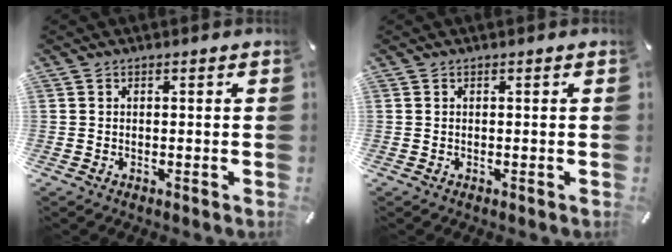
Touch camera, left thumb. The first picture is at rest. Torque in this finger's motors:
{"motor_torque": [0.08, 0.08, 0.04, -0.04, 0.00]}